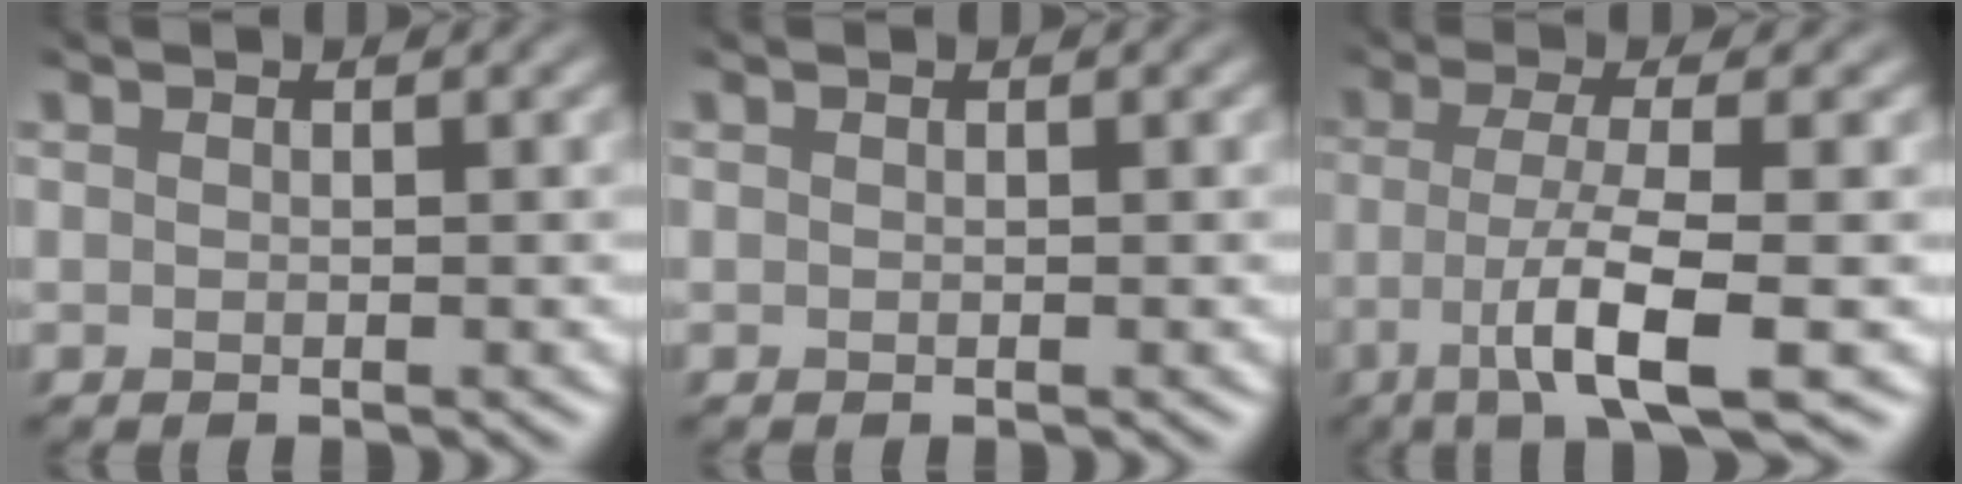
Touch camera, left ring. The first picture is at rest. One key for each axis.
{"total": 0.0}
{"total": 6.7, "fx": -2.6, "fy": 1.1, "fz": 6.0, "tx": -0.102, "ty": -0.013, "tz": -0.040}